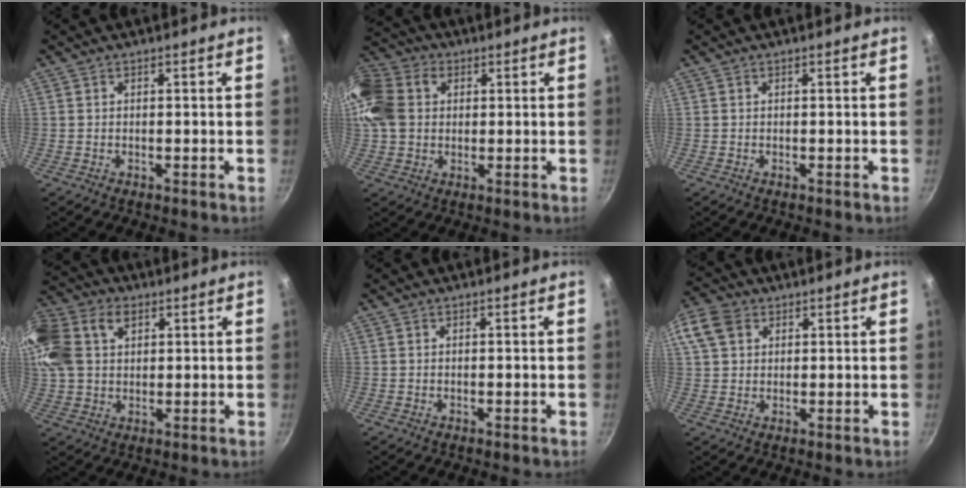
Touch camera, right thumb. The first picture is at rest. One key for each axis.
{"total": 19.8, "fx": 3.9, "fy": 15.7, "fz": 11.4, "tx": -0.271, "ty": 0.039, "tz": 0.062}
{"total": 0.0}
{"total": 22.4, "fx": 7.5, "fy": 16.0, "fz": 13.6, "tx": -0.344, "ty": 0.050, "tz": 0.134}
{"total": 0.0}
{"total": 8.8, "fx": 3.5, "fy": 6.6, "fz": 4.8, "tx": -0.092, "ty": 0.008, "tz": 0.059}